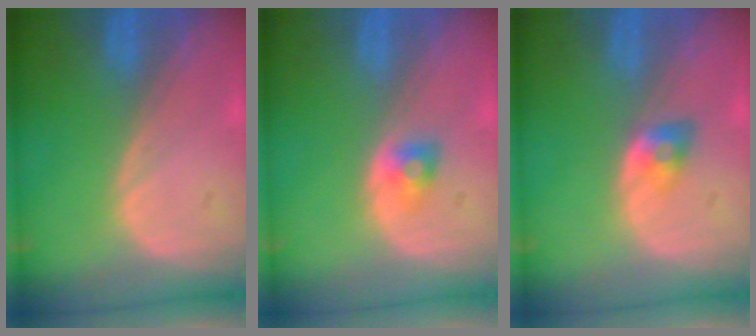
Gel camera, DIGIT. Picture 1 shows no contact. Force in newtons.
{"total": 2.2, "press": 2.2, "slide": 0.3}
{"total": 2.9, "press": 2.5, "slide": 1.5}